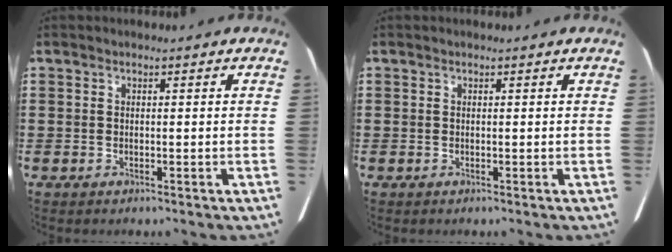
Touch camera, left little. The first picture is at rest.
{"total": 0.0}